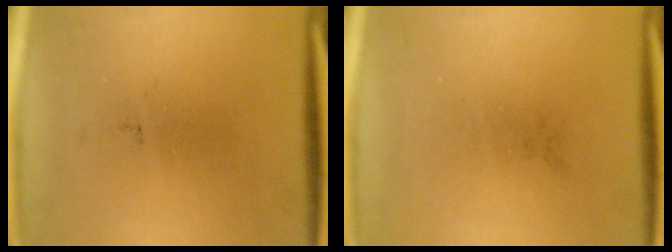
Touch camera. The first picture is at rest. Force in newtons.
{"total": 0.0}